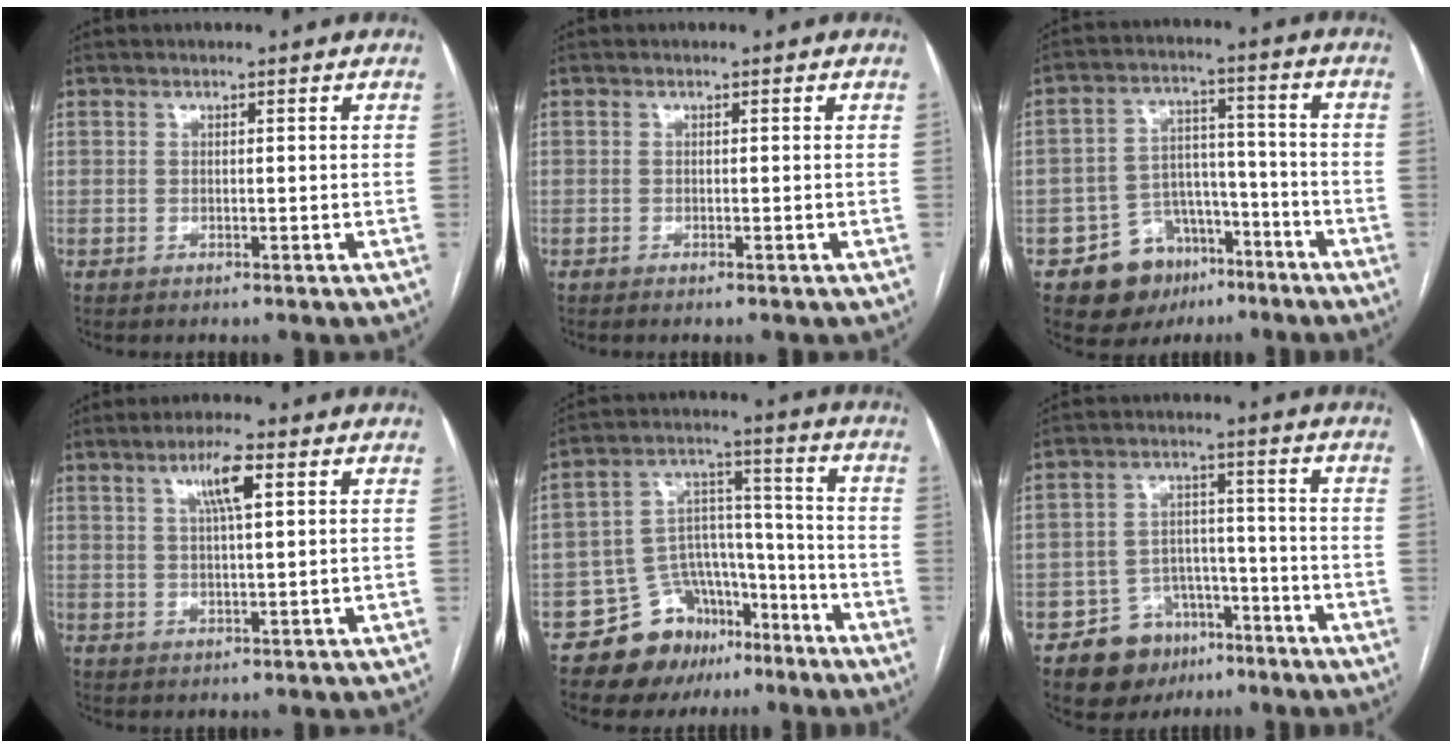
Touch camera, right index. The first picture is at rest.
{"total": 0.5, "force": [-0.4, -0.1, 0.4], "torque": [-0.007, 0.000, -0.007]}
{"total": 11.0, "force": [-6.5, 7.8, 4.3], "torque": [-0.065, 0.032, -0.093]}
{"total": 5.3, "force": [2.3, 0.5, 4.7], "torque": [-0.086, 0.005, 0.040]}
{"total": 12.4, "force": [-8.5, 8.2, 3.7], "torque": [-0.052, 0.069, -0.132]}
{"total": 9.1, "force": [-5.6, 6.7, 2.5], "torque": [-0.033, 0.024, -0.080]}